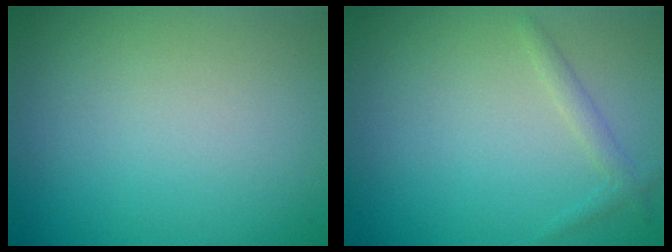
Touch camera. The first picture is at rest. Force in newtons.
{"total": 1.3, "press": 1.3, "slide": 0.1}